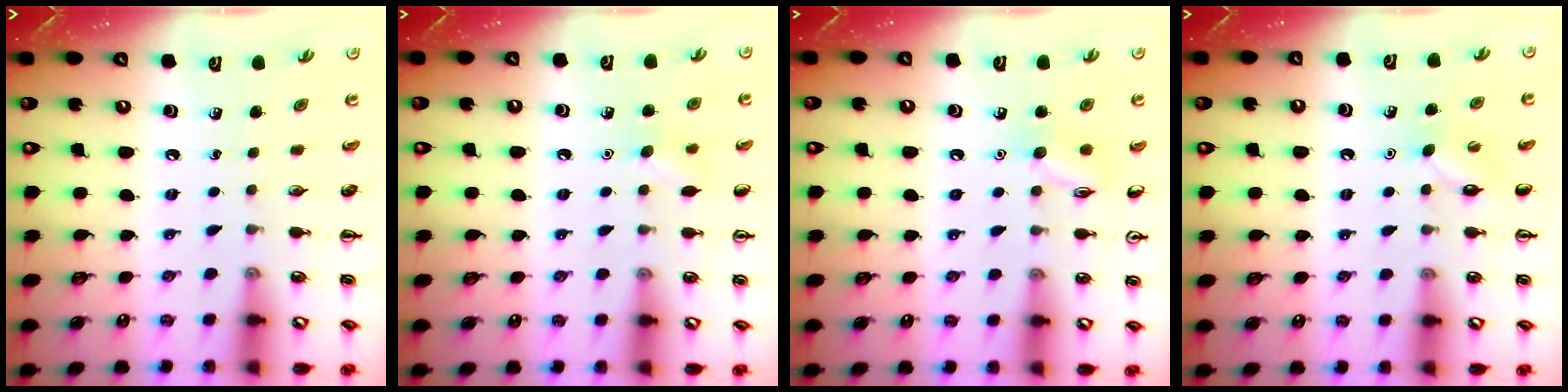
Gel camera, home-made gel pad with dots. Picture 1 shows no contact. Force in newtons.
{"total": 6.1, "press": 5.9, "slide": 1.7}
{"total": 7.6, "press": 7.5, "slide": 0.9}
{"total": 5.4, "press": 5.1, "slide": 1.5}